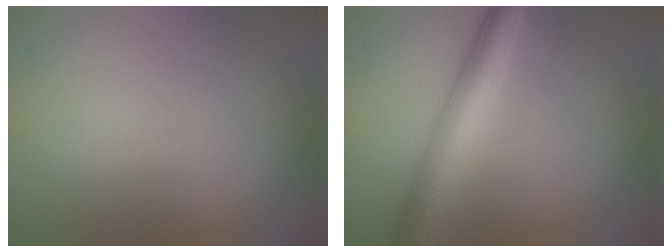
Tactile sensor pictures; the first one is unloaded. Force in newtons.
{"total": 5.8, "press": 5.8, "slide": 0.3}